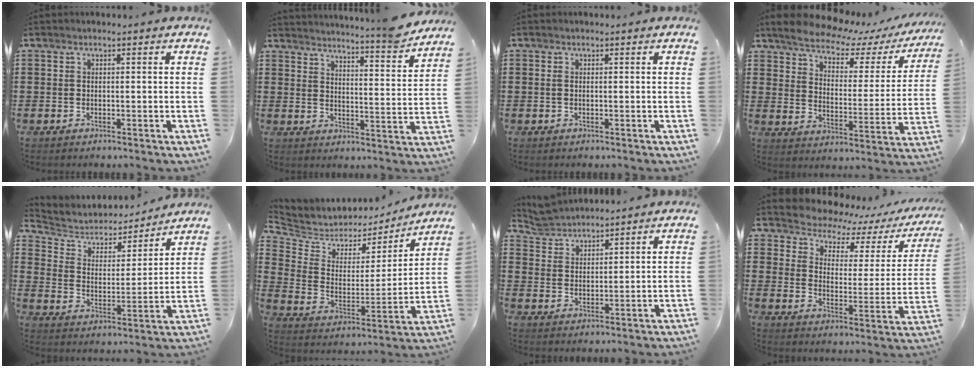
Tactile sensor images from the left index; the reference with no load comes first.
{"total": 6.2, "force": [5.9, -0.5, 2.0], "torque": [-0.038, -0.051, 0.096]}
{"total": 0.7, "force": [-0.1, 0.3, 0.6], "torque": [-0.014, 0.000, -0.001]}
{"total": 6.2, "force": [5.5, 1.3, 2.4], "torque": [-0.069, -0.040, 0.090]}
{"total": 4.6, "force": [4.1, 1.9, 0.8], "torque": [-0.047, -0.030, 0.065]}
{"total": 4.9, "force": [4.4, 2.2, -0.1], "torque": [-0.038, -0.040, 0.070]}
{"total": 4.3, "force": [4.3, 0.5, -0.3], "torque": [-0.012, -0.013, 0.082]}
{"total": 3.7, "force": [3.5, 1.2, 0.6], "torque": [-0.040, -0.034, 0.052]}